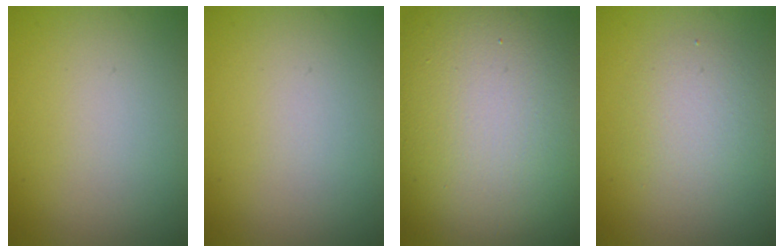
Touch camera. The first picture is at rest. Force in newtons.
{"total": 0.0}
{"total": 20.3, "press": 20.3, "slide": 1.1}
{"total": 2.9, "press": 2.9, "slide": 0.4}